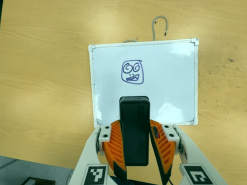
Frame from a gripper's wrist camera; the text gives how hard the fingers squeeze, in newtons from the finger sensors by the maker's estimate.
{"total": 7.9, "left": 6.7, "right": 9.1}